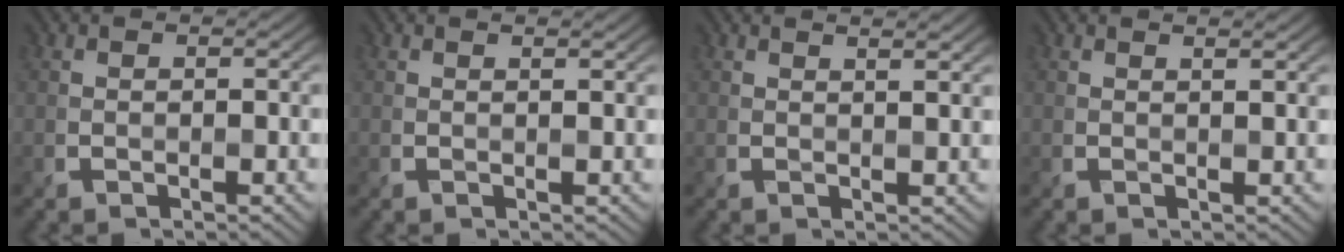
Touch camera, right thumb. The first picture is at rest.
{"total": 0.9, "force": [0.7, 0.1, 0.6], "torque": [-0.011, -0.001, 0.008]}
{"total": 2.6, "force": [1.7, 0.6, 1.8], "torque": [-0.022, 0.000, 0.017]}
{"total": 1.6, "force": [1.1, 0.3, 1.1], "torque": [-0.019, -0.003, 0.011]}